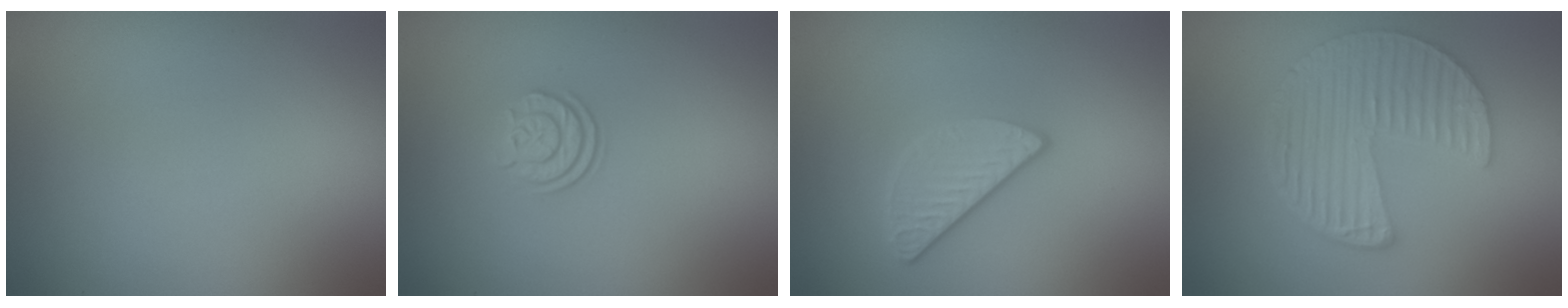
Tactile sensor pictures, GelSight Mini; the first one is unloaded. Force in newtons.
{"total": 2.3, "press": 1.7, "slide": 1.6}
{"total": 2.5, "press": 2.3, "slide": 1.0}
{"total": 6.3, "press": 4.8, "slide": 4.1}